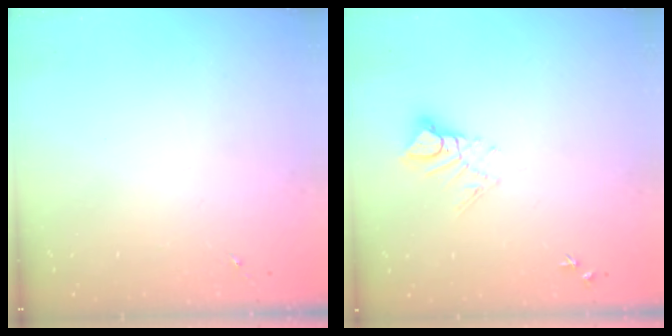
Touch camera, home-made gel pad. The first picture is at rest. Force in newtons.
{"total": 7.4, "press": 7.3, "slide": 0.9}